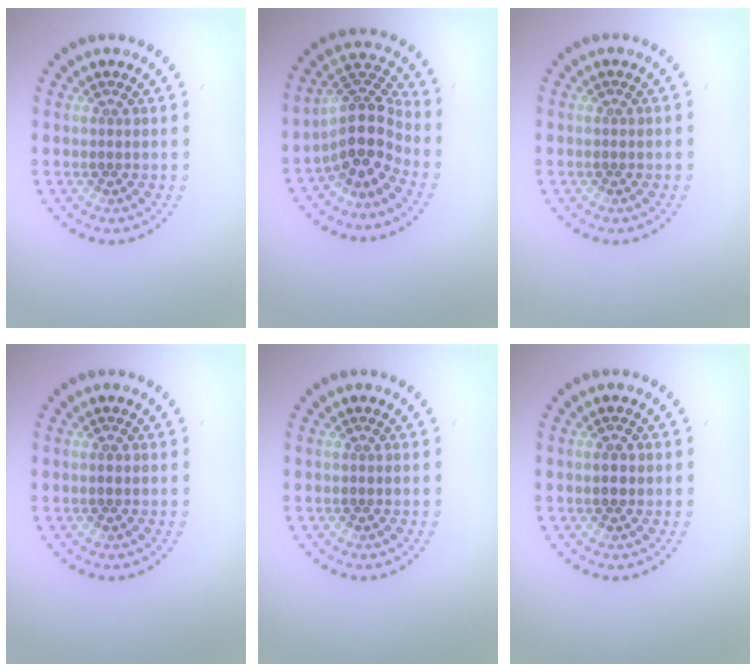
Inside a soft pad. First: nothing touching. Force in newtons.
{"total": 4.6, "press": 3.4, "slide": 3.0}
{"total": 0.0}
{"total": 0.5, "press": 0.5, "slide": 0.1}
{"total": 0.0}
{"total": 1.4, "press": 1.4, "slide": 0.1}